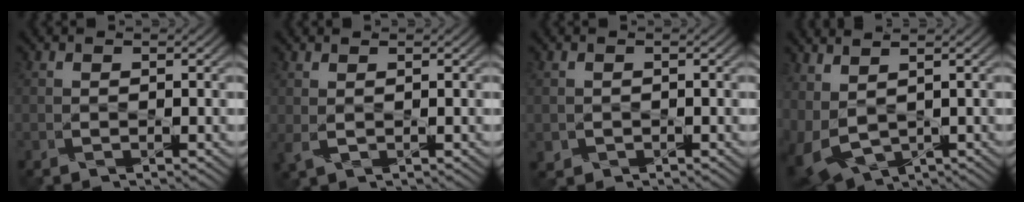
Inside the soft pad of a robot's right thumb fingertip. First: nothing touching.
{"total": 1.5, "force": [0.6, 0.6, 1.3], "torque": [-0.038, -0.003, 0.016]}
{"total": 1.0, "force": [-0.3, 0.9, 0.2], "torque": [-0.004, -0.008, -0.006]}
{"total": 7.7, "force": [1.2, 4.2, 6.3], "torque": [-0.175, -0.014, 0.039]}